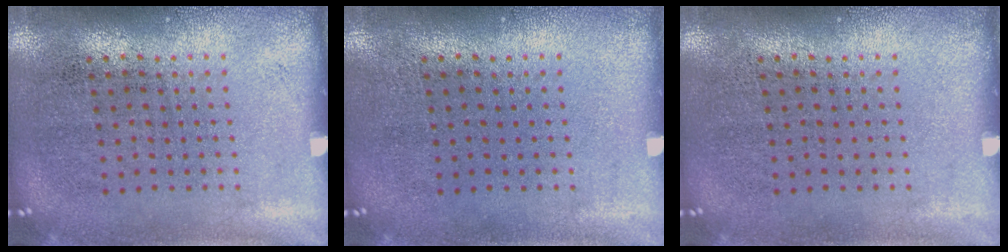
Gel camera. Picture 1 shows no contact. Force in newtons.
{"total": 0.0}
{"total": 0.0}